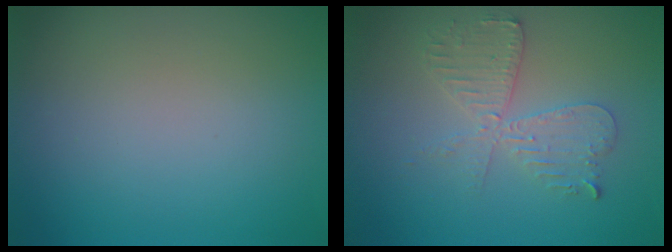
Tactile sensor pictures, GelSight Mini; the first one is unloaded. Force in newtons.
{"total": 4.1, "press": 3.5, "slide": 2.1}